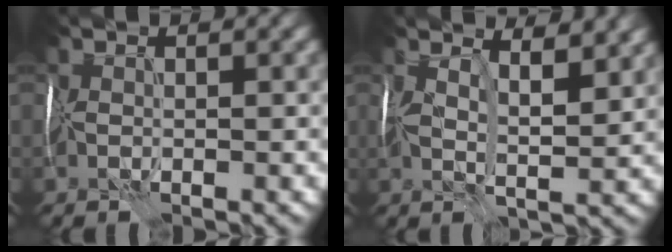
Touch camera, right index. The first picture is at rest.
{"total": 5.1, "force": [3.1, 1.6, 3.7], "torque": [-0.063, 0.005, 0.044]}